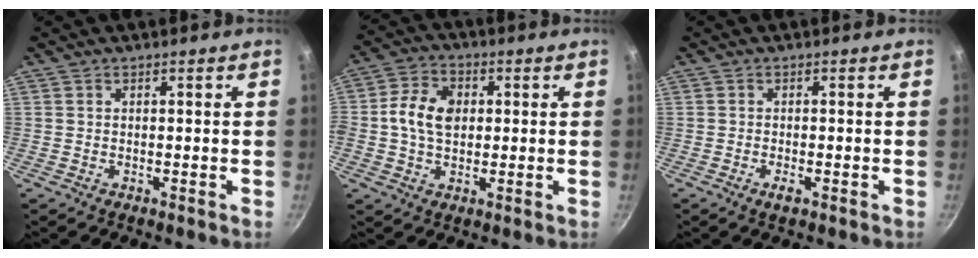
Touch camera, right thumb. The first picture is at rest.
{"total": 8.8, "force": [0.7, 6.3, 6.1], "torque": [-0.099, 0.014, 0.001]}
{"total": 1.7, "force": [-0.9, 0.4, 1.4], "torque": [-0.032, -0.002, -0.017]}